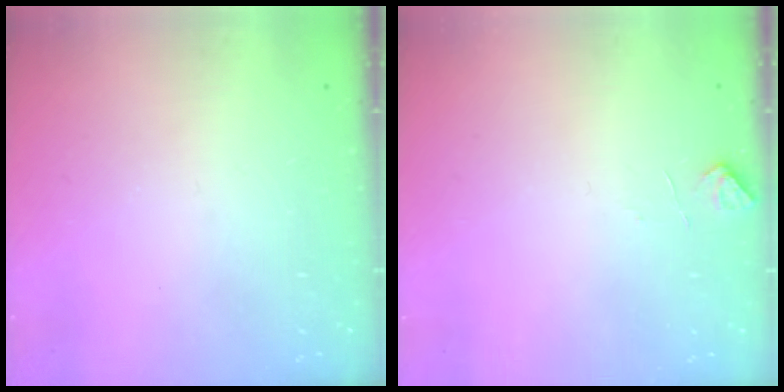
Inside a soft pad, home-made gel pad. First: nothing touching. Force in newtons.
{"total": 2.9, "press": 2.8, "slide": 0.6}